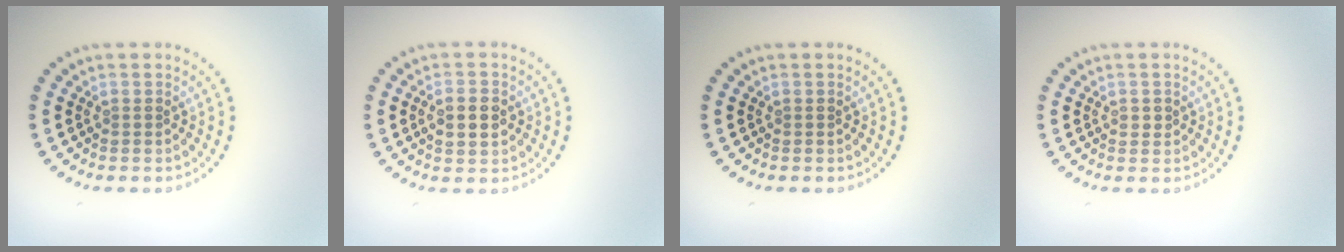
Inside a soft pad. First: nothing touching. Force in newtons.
{"total": 2.8, "press": 2.8, "slide": 0.1}
{"total": 0.0}
{"total": 0.8, "press": 0.8, "slide": 0.1}